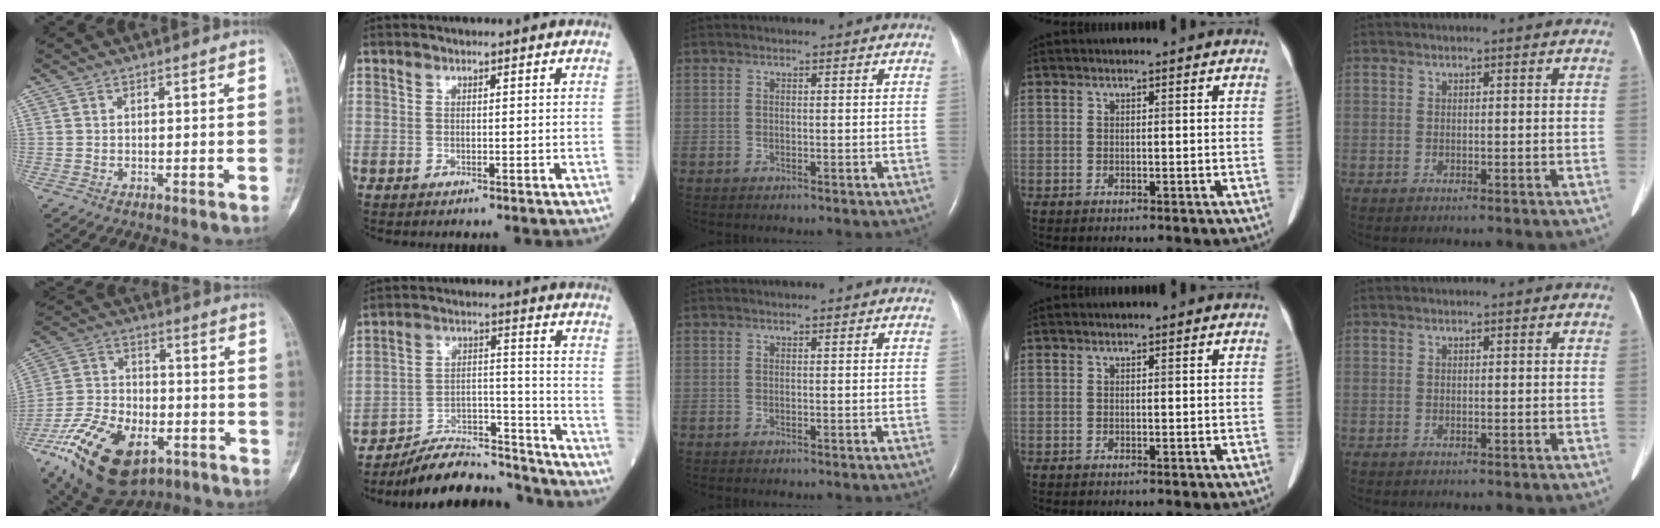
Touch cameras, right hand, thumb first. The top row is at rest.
{"thumb": {"total": 22.2, "force": [-10.9, 12.3, 14.9], "torque": [-0.283, 0.038, -0.180]}, "index": {"total": 14.2, "force": [-13.7, 2.4, 2.9], "torque": [-0.035, 0.042, -0.222]}}